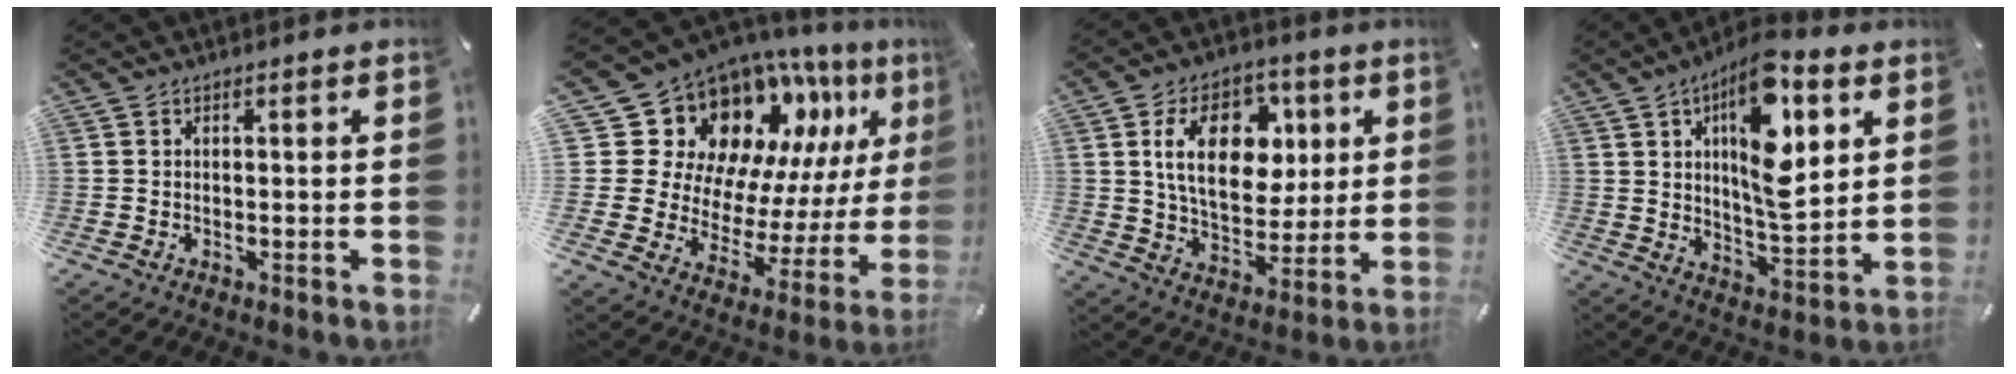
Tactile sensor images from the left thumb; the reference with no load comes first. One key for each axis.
{"total": 18.1, "fx": 12.6, "fy": 11.5, "fz": 6.1, "tx": -0.102, "ty": -0.124, "tz": 0.241}
{"total": 17.1, "fx": 4.8, "fy": 11.7, "fz": 11.5, "tx": -0.180, "ty": 0.006, "tz": 0.085}
{"total": 17.5, "fx": 6.9, "fy": 7.7, "fz": 14.1, "tx": -0.229, "ty": -0.023, "tz": 0.110}